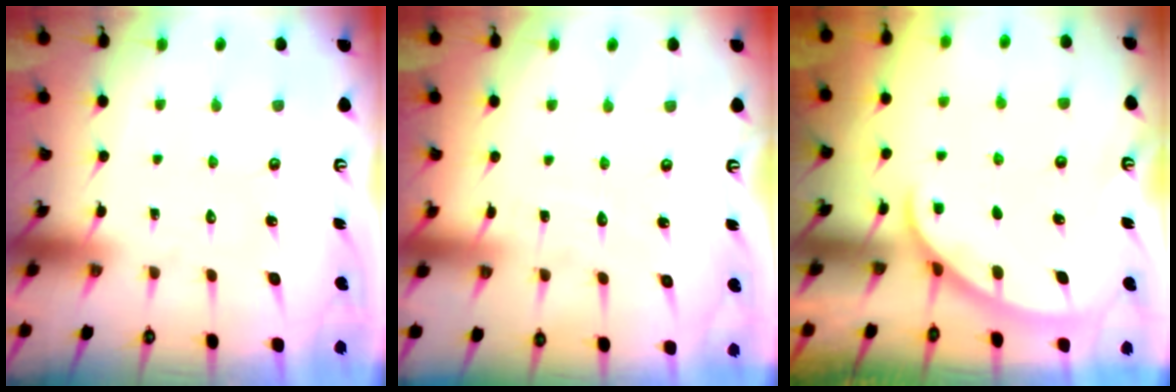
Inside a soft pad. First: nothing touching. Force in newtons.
{"total": 2.9, "press": 2.9, "slide": 0.3}
{"total": 2.4, "press": 2.3, "slide": 0.3}